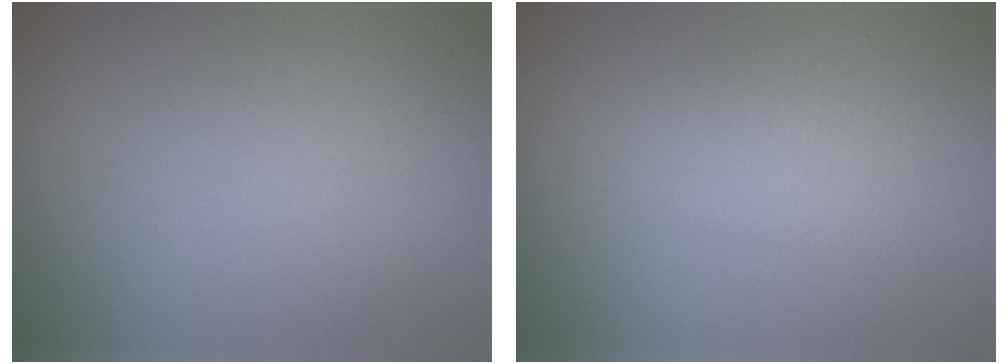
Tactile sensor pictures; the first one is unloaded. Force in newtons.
{"total": 2.2, "press": 2.2, "slide": 0.1}